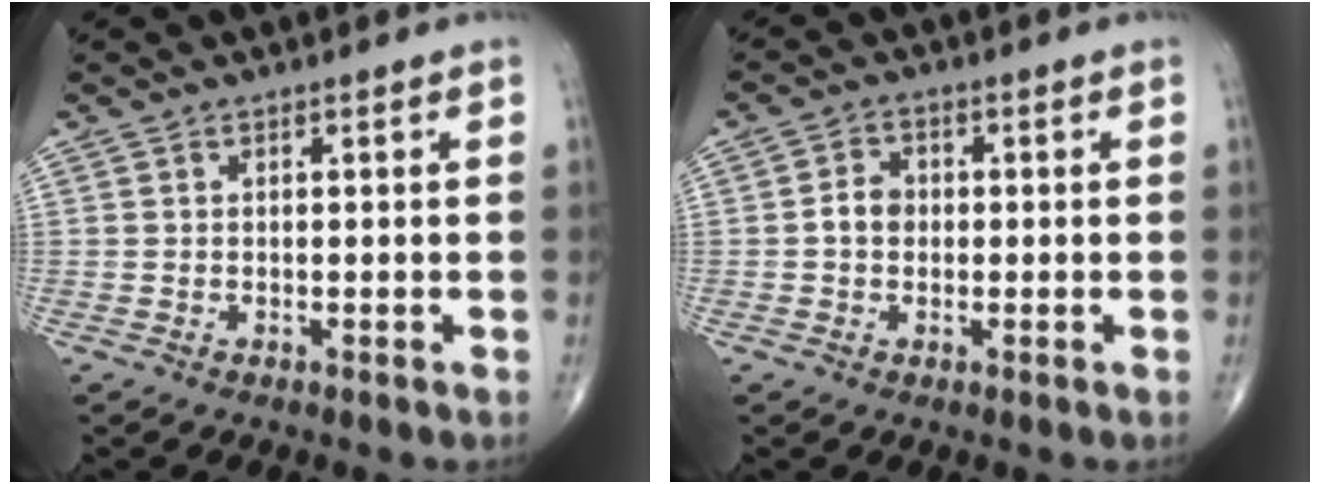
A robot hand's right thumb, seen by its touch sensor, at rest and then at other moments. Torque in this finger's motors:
{"motor_torque": [0.56, 0.53, 0.61, 0.02, -0.01]}